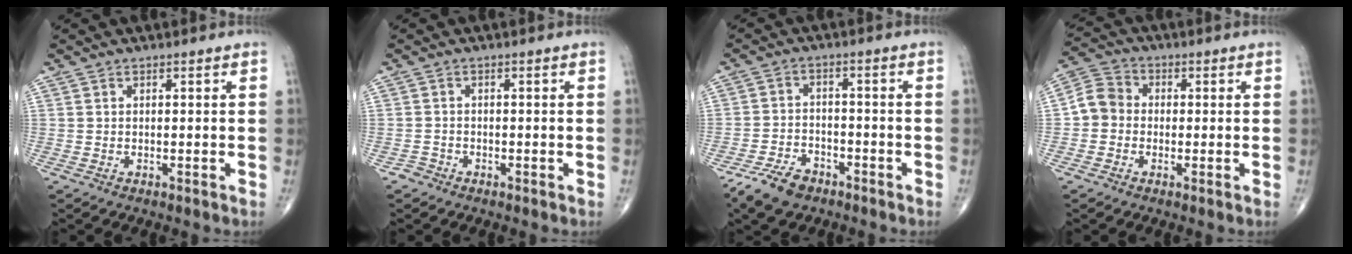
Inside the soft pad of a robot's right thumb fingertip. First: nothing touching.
{"total": 1.4, "force": [-1.0, 1.0, -0.3], "torque": [0.012, 0.006, -0.025]}
{"total": 7.0, "force": [-5.0, 3.8, 3.0], "torque": [-0.050, 0.017, -0.093]}
{"total": 5.9, "force": [-0.7, 5.3, 2.5], "torque": [-0.032, 0.022, -0.030]}